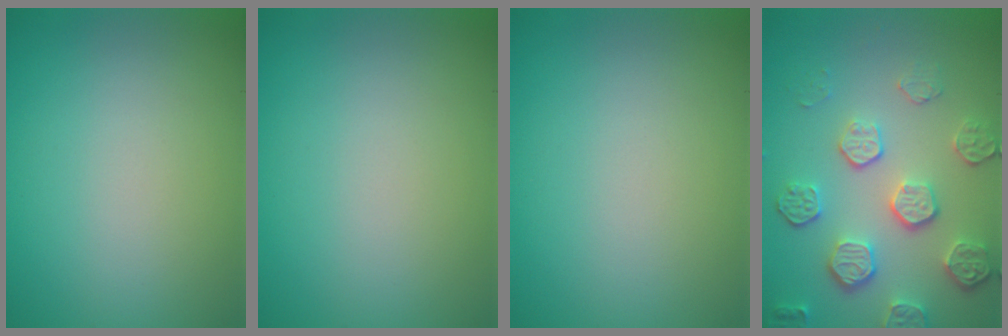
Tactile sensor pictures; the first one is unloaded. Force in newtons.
{"total": 0.0}
{"total": 0.0}
{"total": 4.7, "press": 3.9, "slide": 2.6}